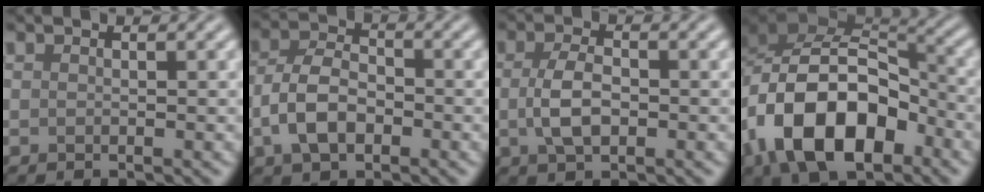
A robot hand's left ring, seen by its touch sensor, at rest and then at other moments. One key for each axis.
{"total": 4.8, "fx": -1.4, "fy": 3.0, "fz": 3.5, "tx": -0.068, "ty": 0.003, "tz": -0.035}
{"total": 3.5, "fx": -0.3, "fy": 1.9, "fz": 2.9, "tx": -0.063, "ty": -0.002, "tz": -0.006}
{"total": 13.4, "fx": -4.9, "fy": 8.1, "fz": 9.5, "tx": -0.168, "ty": -0.001, "tz": -0.097}